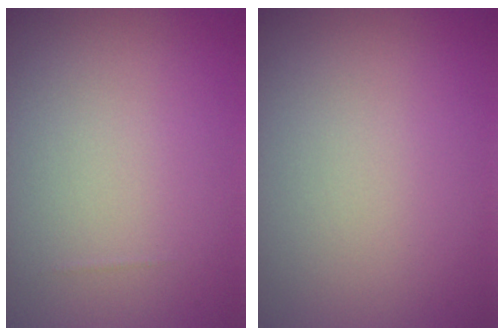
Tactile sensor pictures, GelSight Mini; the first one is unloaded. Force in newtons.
{"total": 0.0}